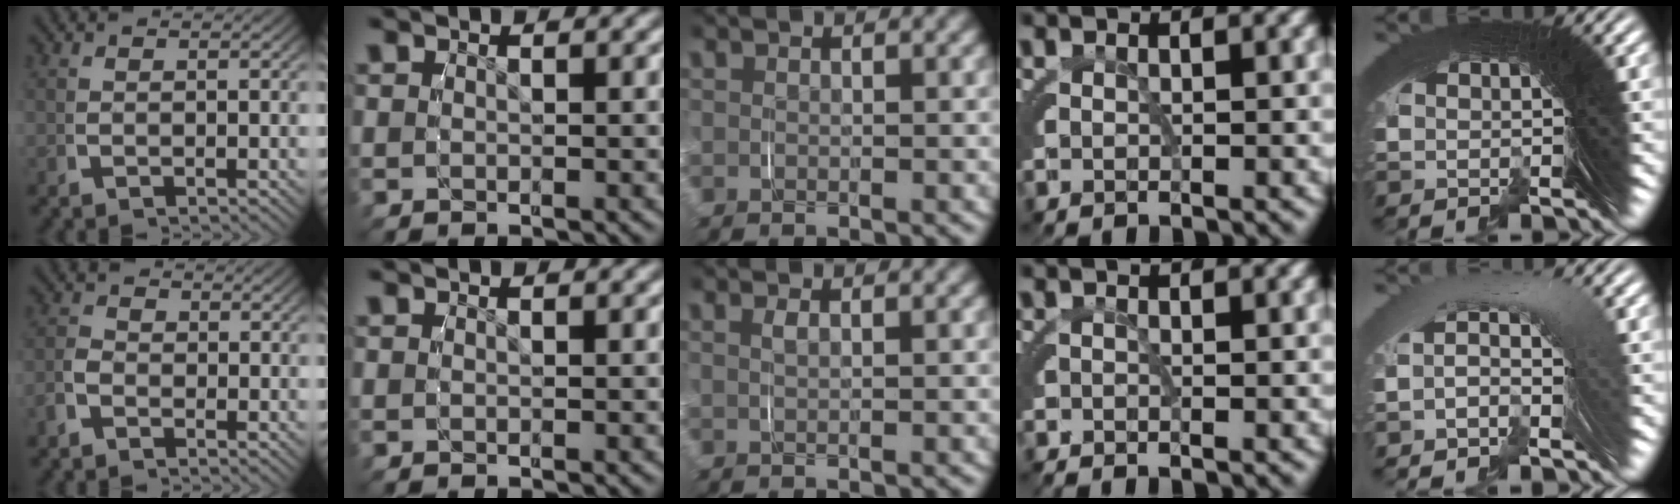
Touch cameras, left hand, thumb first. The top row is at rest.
{"thumb": {"total": 2.1, "force": [-0.8, 1.6, 1.0], "torque": [-0.017, -0.001, -0.022]}, "middle": {"total": 0.6, "force": [0.4, -0.2, 0.5], "torque": [-0.009, 0.002, 0.007]}, "ring": {"total": 0.8, "force": [-0.7, -0.1, -0.3], "torque": [0.019, 0.005, -0.020]}, "little": {"total": 3.7, "force": [0.2, 1.7, 3.3], "torque": [-0.037, 0.028, -0.013]}}